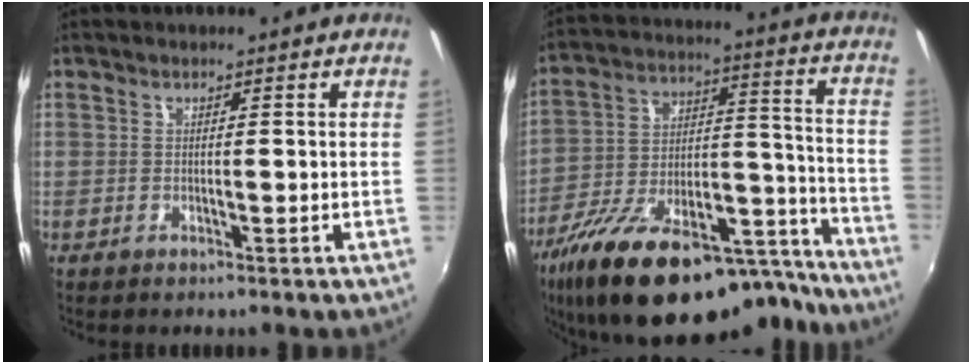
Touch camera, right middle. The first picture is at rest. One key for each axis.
{"total": 28.0, "fx": -20.8, "fy": 10.4, "fz": 15.6, "tx": -0.248, "ty": 0.012, "tz": -0.301}